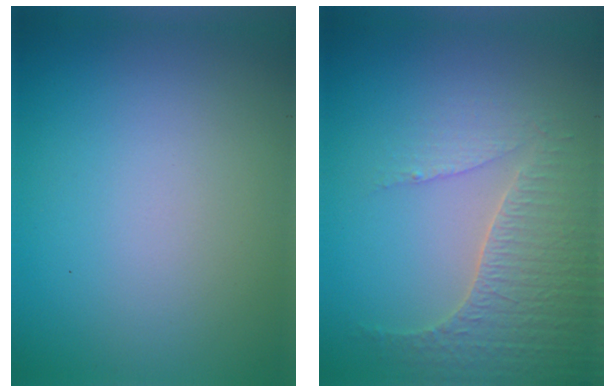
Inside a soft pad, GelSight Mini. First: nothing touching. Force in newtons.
{"total": 3.4, "press": 3.4, "slide": 0.5}